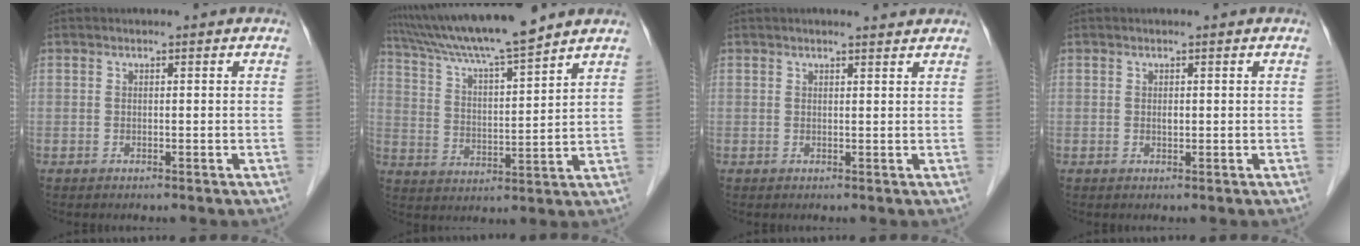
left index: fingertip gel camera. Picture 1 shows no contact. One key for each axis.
{"total": 13.9, "fx": 12.2, "fy": -0.8, "fz": 6.5, "tx": -0.123, "ty": 0.011, "tz": 0.211}
{"total": 2.3, "fx": 2.2, "fy": 0.1, "fz": 0.8, "tx": -0.014, "ty": 0.007, "tz": 0.027}
{"total": 0.6, "fx": 0.1, "fy": 0.3, "fz": 0.5, "tx": -0.009, "ty": -0.001, "tz": 0.001}